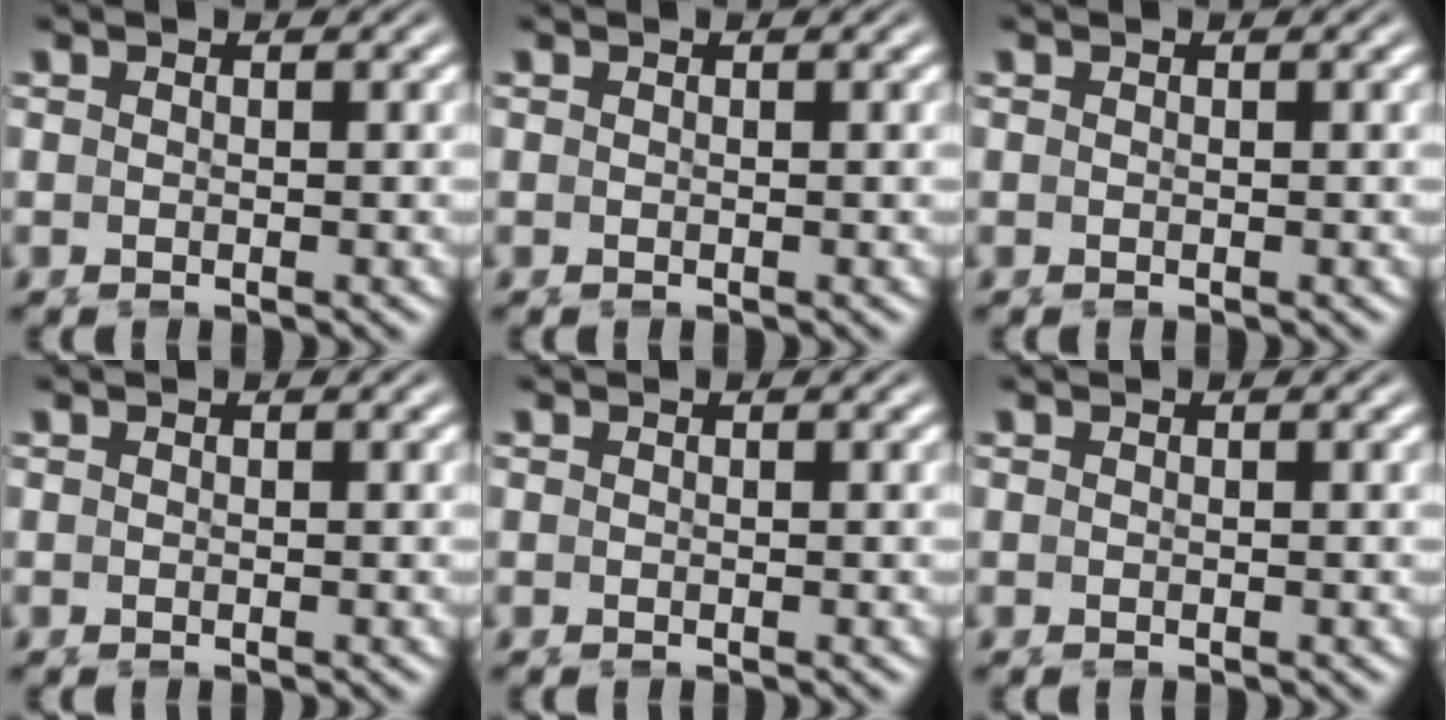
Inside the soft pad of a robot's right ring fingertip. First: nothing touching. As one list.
[{"total": 0.0}, {"total": 0.0}, {"total": 0.0}, {"total": 0.0}, {"total": 0.0}]